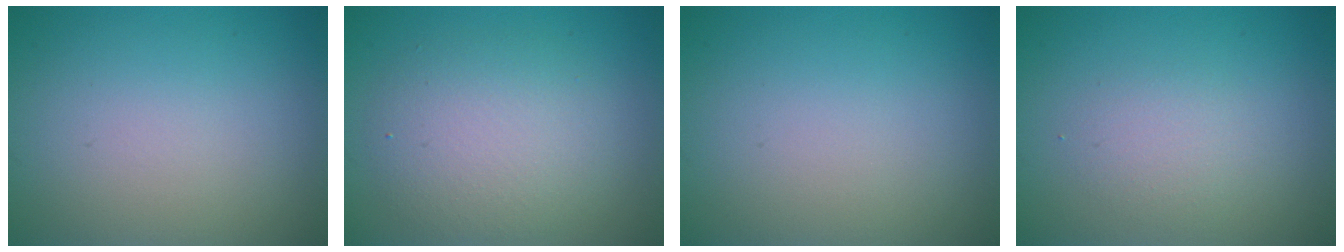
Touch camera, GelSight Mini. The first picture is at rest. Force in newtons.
{"total": 4.8, "press": 4.8, "slide": 0.5}
{"total": 0.0}
{"total": 1.7, "press": 1.7, "slide": 0.1}